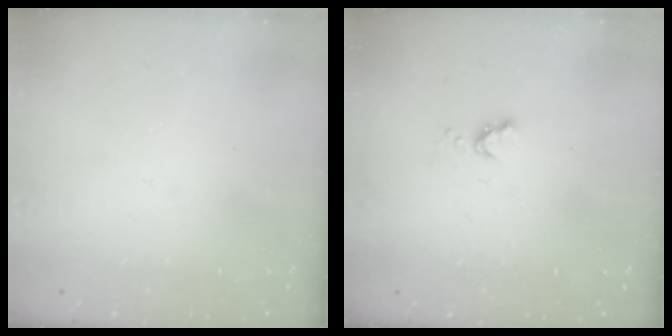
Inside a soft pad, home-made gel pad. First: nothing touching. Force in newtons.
{"total": 4.4, "press": 4.3, "slide": 0.5}